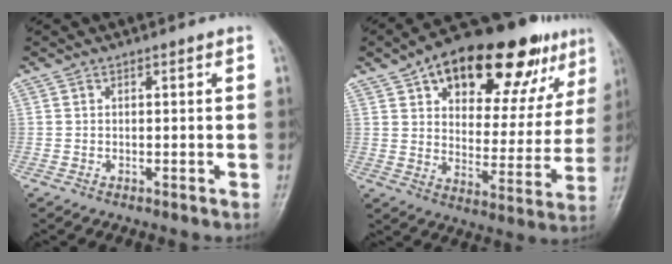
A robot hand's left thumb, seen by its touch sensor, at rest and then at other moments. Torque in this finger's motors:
{"motor_torque": [0.14, 0.91, 1.27, -1.50, 0.18]}